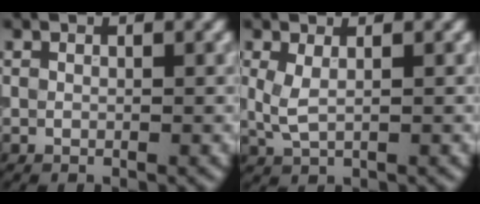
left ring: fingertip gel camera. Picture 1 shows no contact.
{"total": 1.7, "force": [0.5, 0.7, 1.5], "torque": [-0.041, 0.001, 0.012]}